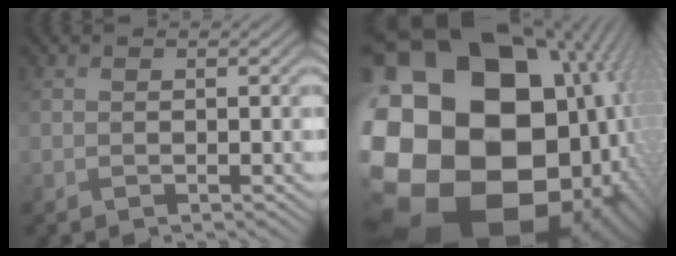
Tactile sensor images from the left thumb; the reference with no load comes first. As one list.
[{"total": 26.4, "force": [-3.7, 22.6, 13.3], "torque": [-0.287, 0.000, -0.082]}]